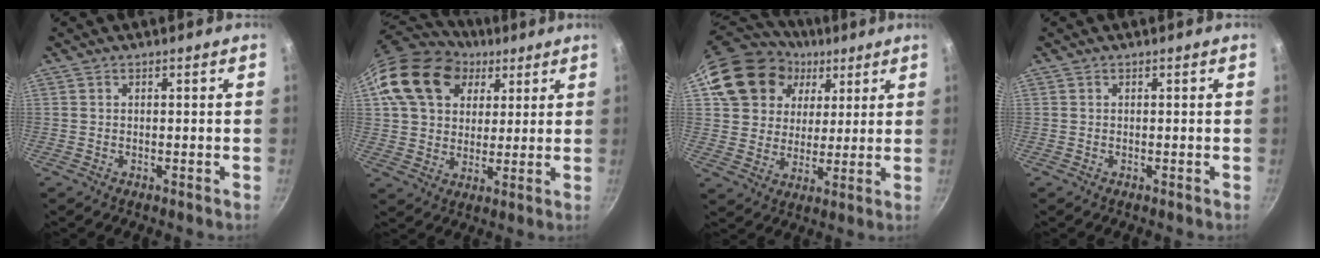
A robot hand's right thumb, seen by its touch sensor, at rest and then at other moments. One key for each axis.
{"total": 18.9, "fx": 7.5, "fy": 13.9, "fz": 10.4, "tx": -0.172, "ty": 0.010, "tz": 0.130}
{"total": 19.0, "fx": 7.4, "fy": 15.4, "fz": 8.1, "tx": -0.137, "ty": 0.016, "tz": 0.131}
{"total": 0.0}